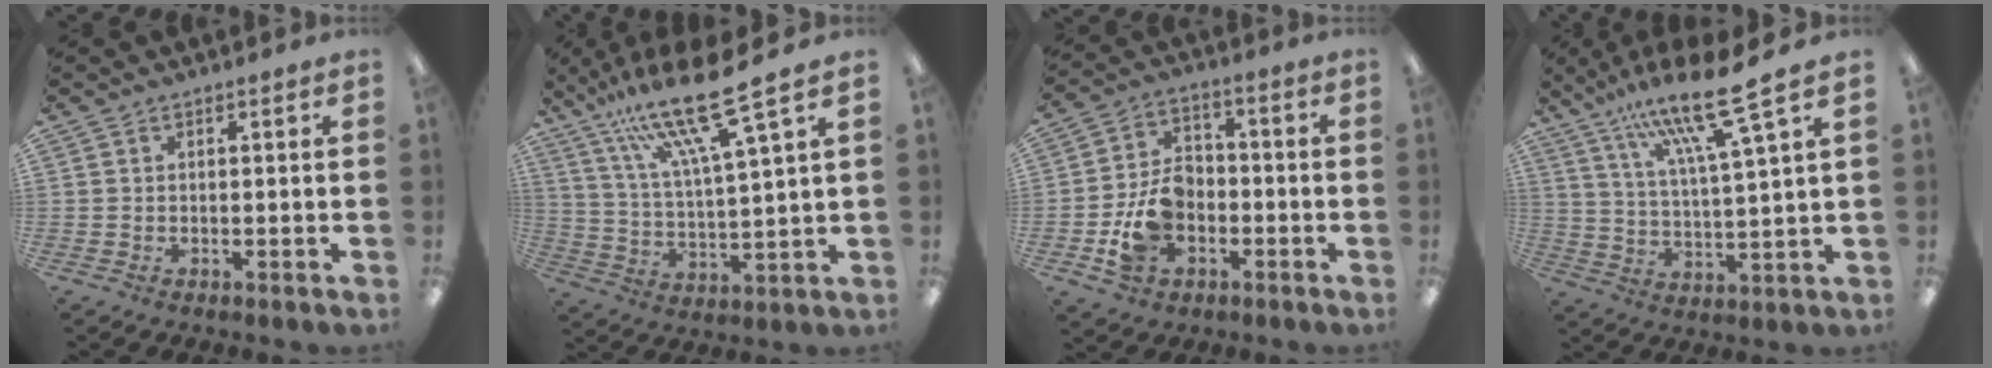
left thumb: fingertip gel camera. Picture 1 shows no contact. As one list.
[{"total": 18.7, "force": [13.6, 2.4, 12.6], "torque": [-0.247, -0.073, 0.221]}, {"total": 11.3, "force": [-3.0, 8.4, 7.0], "torque": [-0.152, 0.016, -0.054]}, {"total": 15.9, "force": [11.6, 1.4, 10.8], "torque": [-0.207, -0.055, 0.187]}]